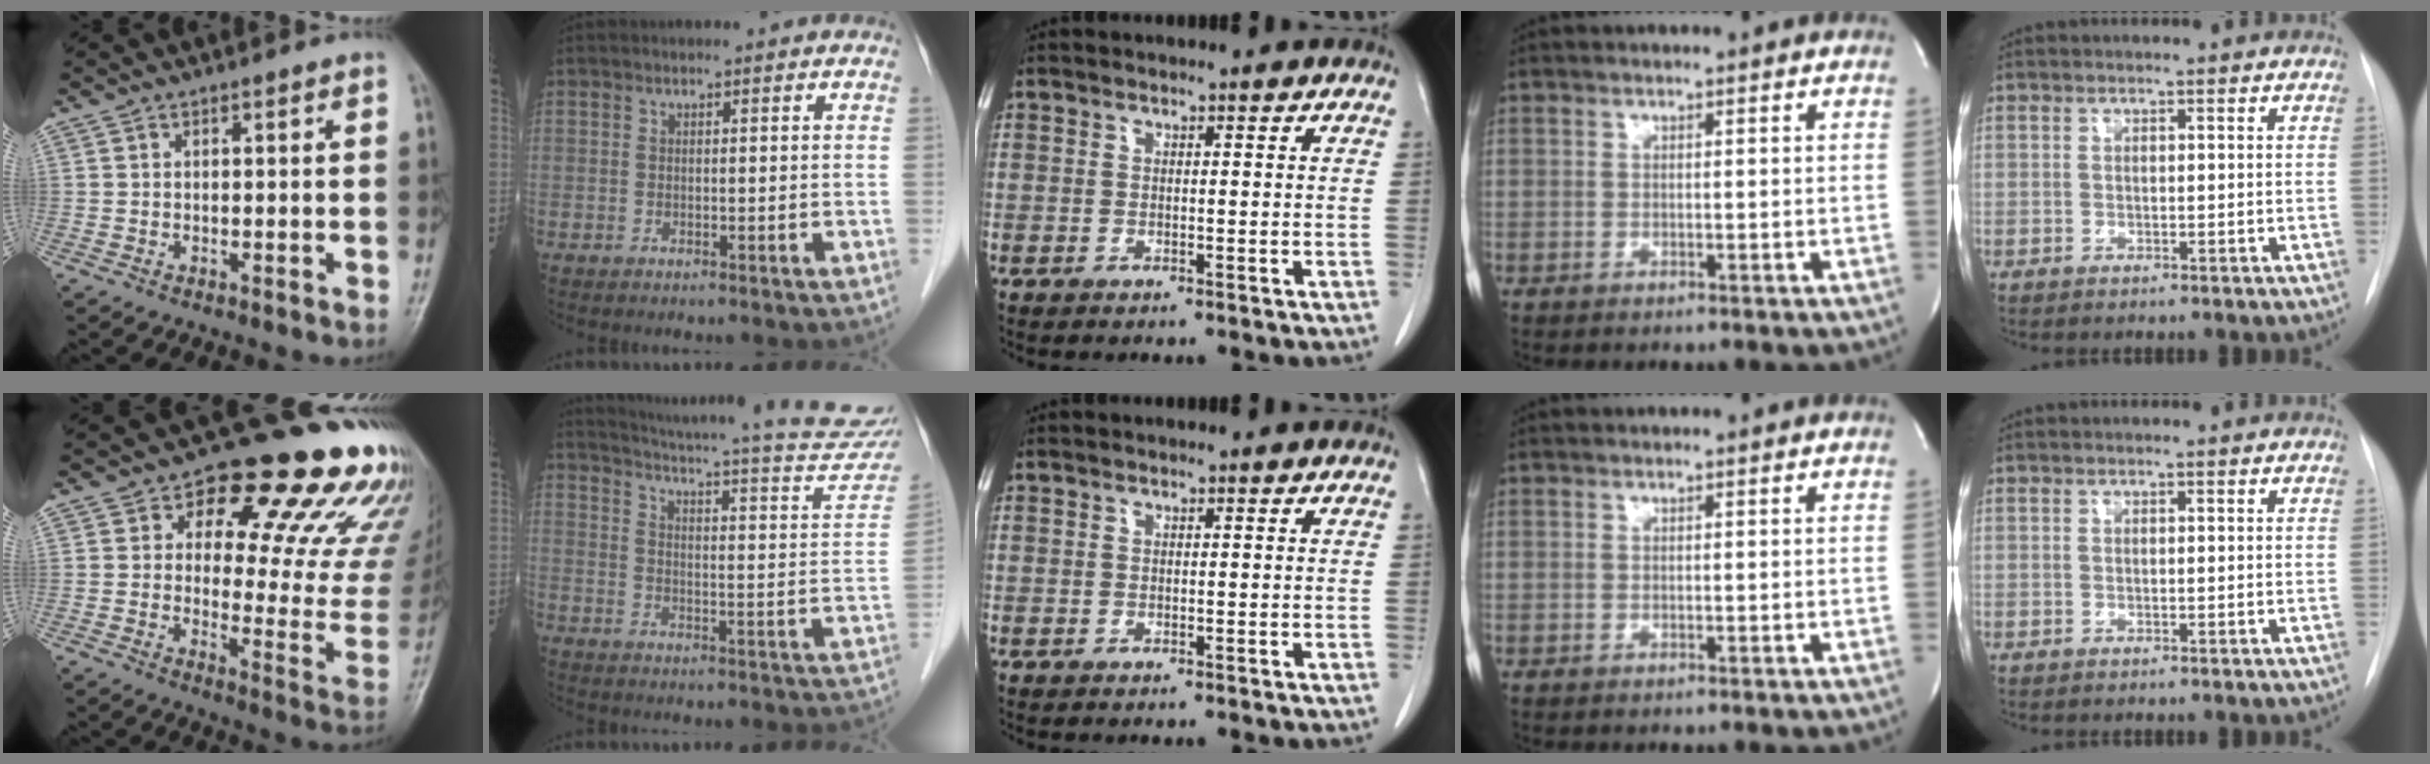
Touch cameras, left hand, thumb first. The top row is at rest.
{"thumb": {"total": 21.9, "force": [14.0, 9.5, 13.8], "torque": [-0.114, -0.074, 0.167]}, "index": {"total": 25.8, "force": [23.6, 1.8, 10.4], "torque": [-0.154, -0.081, 0.283]}}